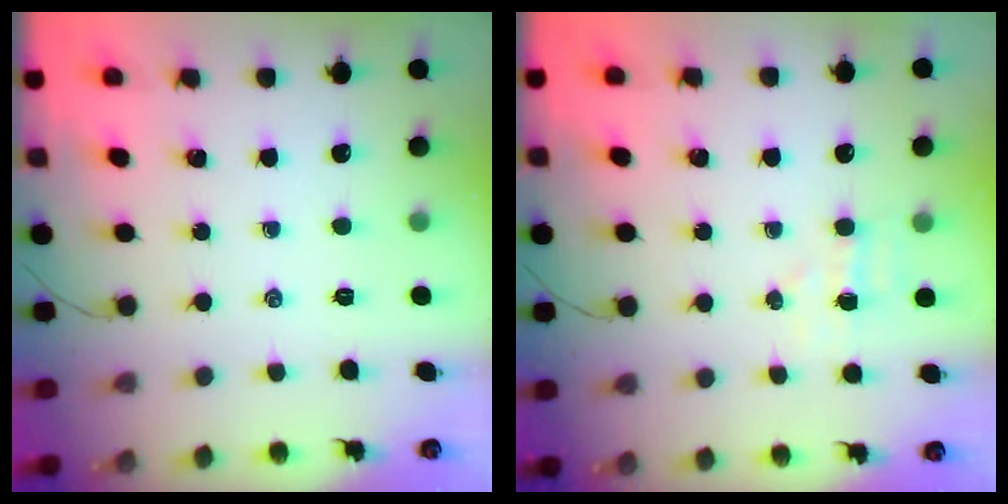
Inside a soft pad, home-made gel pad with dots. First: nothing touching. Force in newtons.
{"total": 4.0, "press": 3.9, "slide": 1.1}